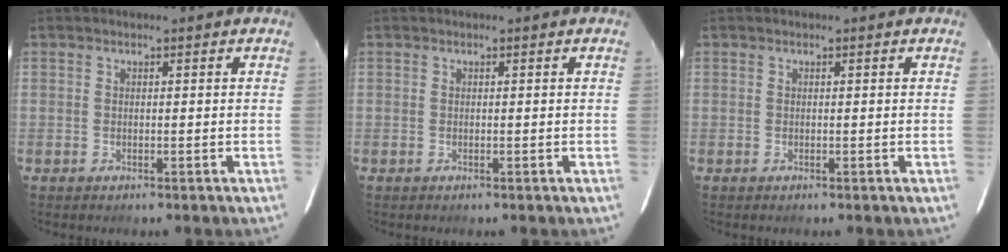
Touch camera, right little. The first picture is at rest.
{"total": 0.0}
{"total": 0.0}